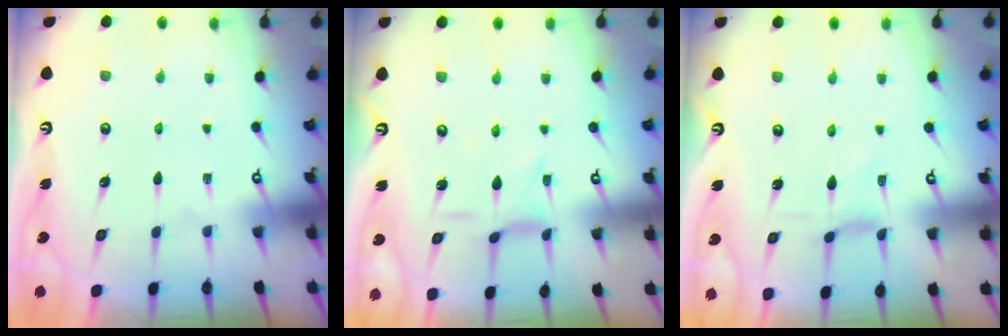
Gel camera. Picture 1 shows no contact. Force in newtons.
{"total": 2.0, "press": 2.0, "slide": 0.3}
{"total": 0.6, "press": 0.6, "slide": 0.2}